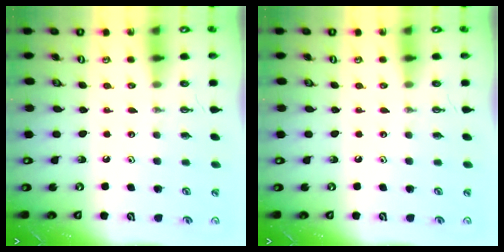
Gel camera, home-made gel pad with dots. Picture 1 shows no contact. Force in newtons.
{"total": 0.0}